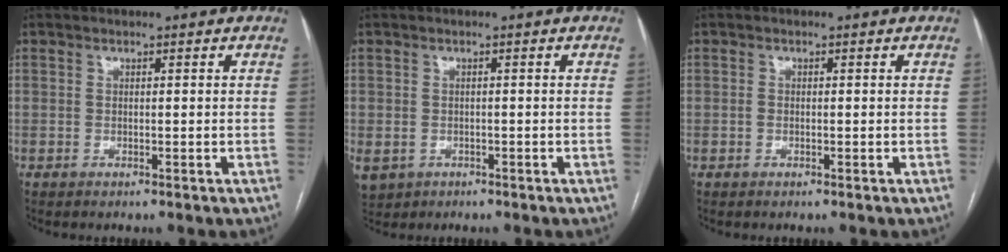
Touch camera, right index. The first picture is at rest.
{"total": 5.8, "force": [-2.5, 4.8, 2.0], "torque": [-0.056, -0.006, -0.030]}
{"total": 0.6, "force": [-0.2, 0.4, 0.5], "torque": [-0.010, 0.001, -0.005]}